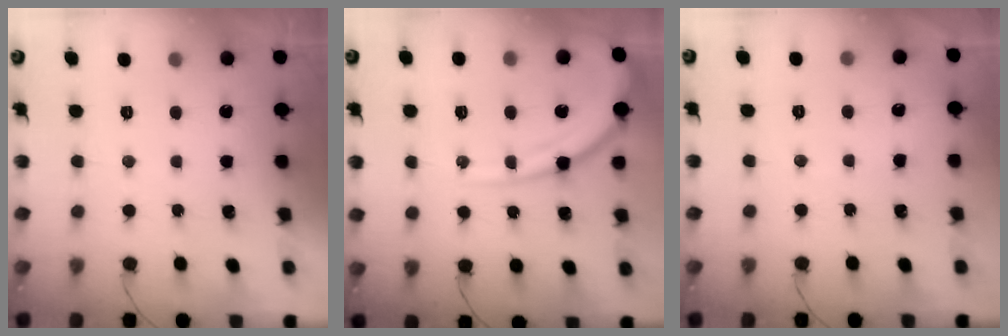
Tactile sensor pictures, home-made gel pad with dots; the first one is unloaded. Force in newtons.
{"total": 14.0, "press": 13.9, "slide": 1.4}
{"total": 1.9, "press": 1.8, "slide": 0.2}